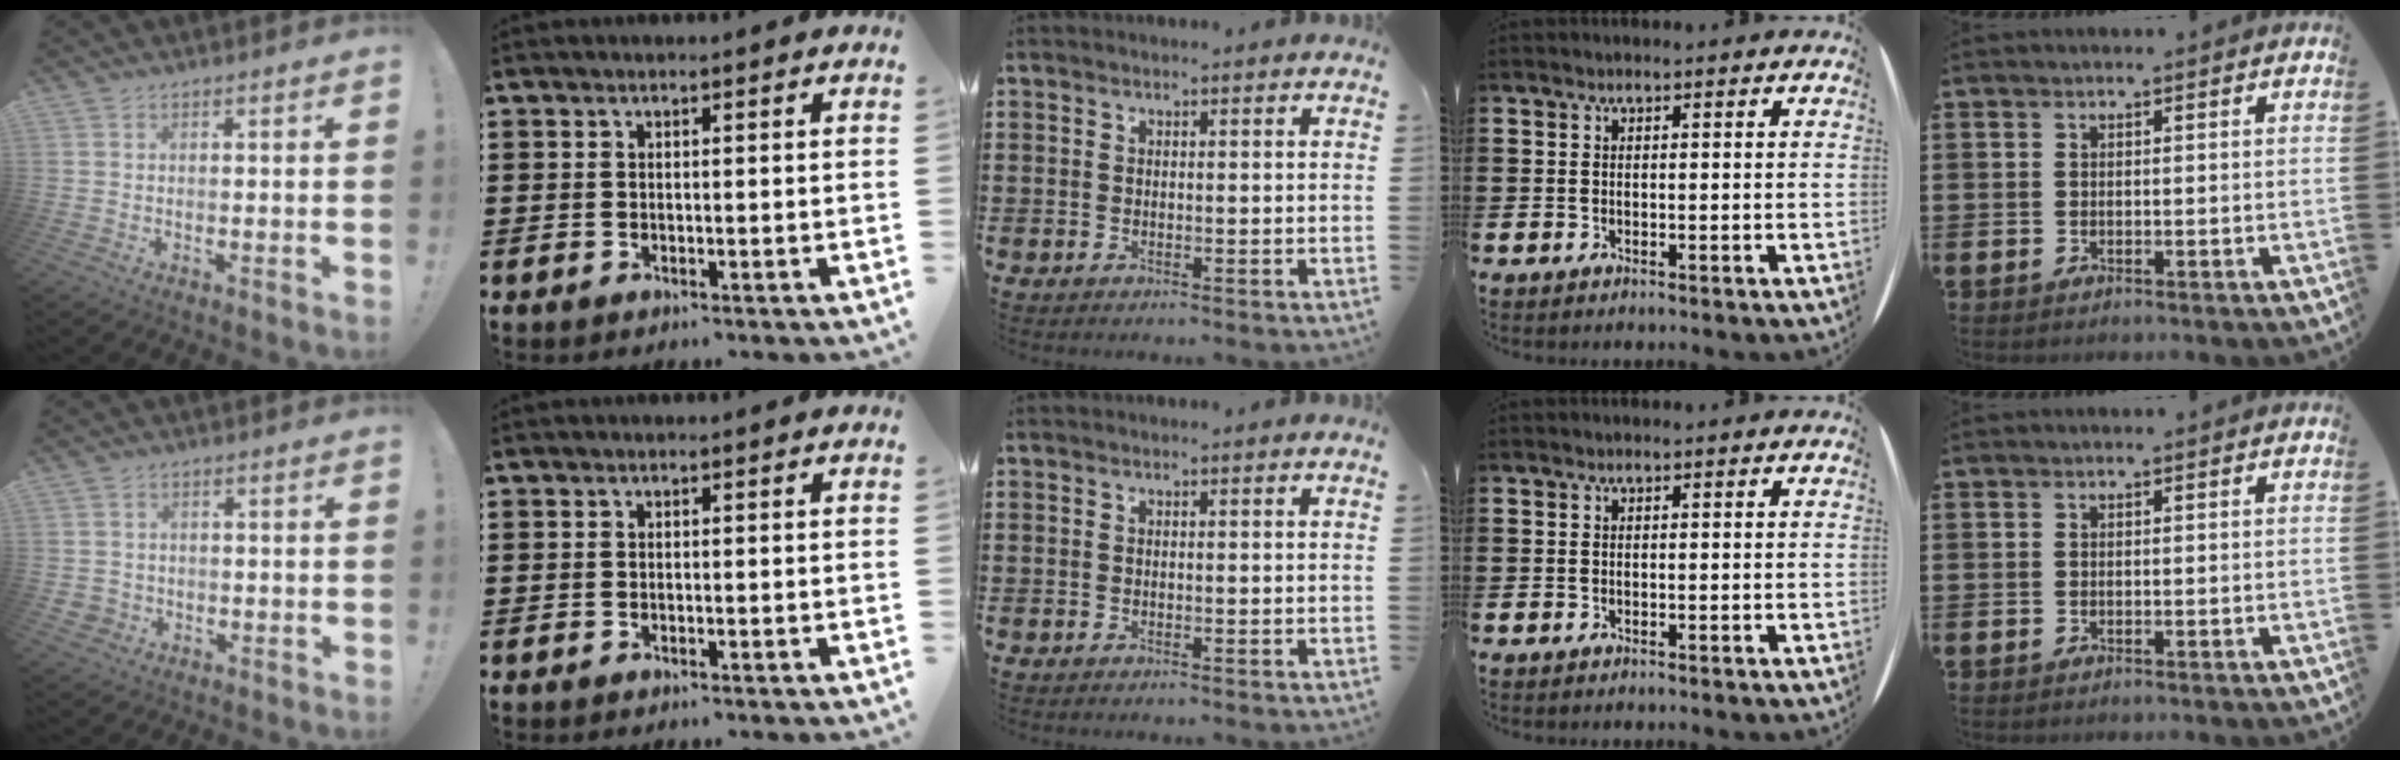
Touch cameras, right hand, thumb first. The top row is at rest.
{"thumb": {"total": 2.9, "force": [-0.2, 2.8, 0.7], "torque": [-0.015, 0.001, -0.004]}}